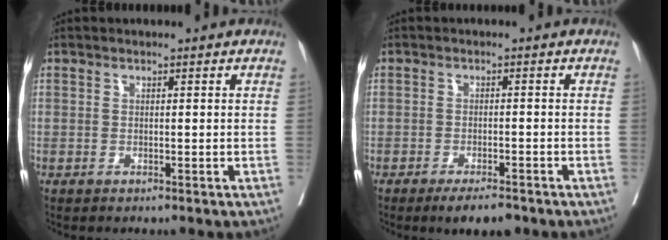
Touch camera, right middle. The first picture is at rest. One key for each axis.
{"total": 4.3, "fx": -3.2, "fy": 1.1, "fz": 2.7, "tx": -0.036, "ty": -0.002, "tz": -0.048}